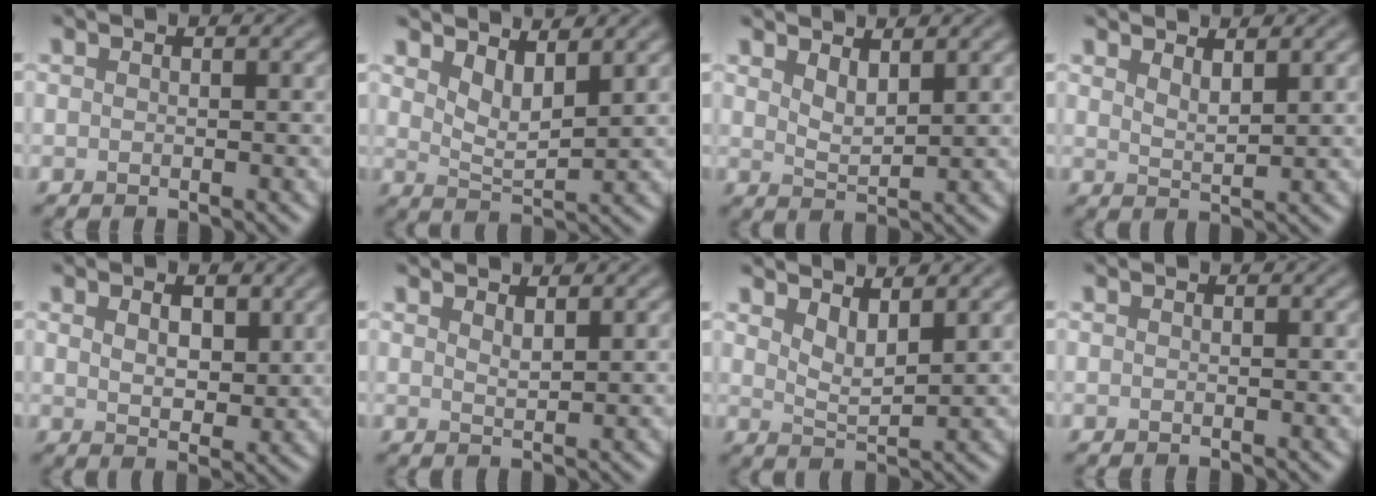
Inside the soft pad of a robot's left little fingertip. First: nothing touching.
{"total": 3.1, "force": [2.1, 1.0, 2.1], "torque": [-0.044, -0.012, 0.041]}
{"total": 2.4, "force": [1.7, 0.8, 1.5], "torque": [-0.029, -0.008, 0.035]}
{"total": 2.1, "force": [1.7, 0.4, 1.1], "torque": [-0.018, -0.003, 0.032]}
{"total": 3.7, "force": [1.6, 1.9, 2.7], "torque": [-0.051, -0.006, 0.030]}
{"total": 1.3, "force": [1.2, 0.2, 0.6], "torque": [-0.011, 0.000, 0.020]}
{"total": 2.8, "force": [2.0, 0.8, 1.8], "torque": [-0.034, -0.011, 0.039]}
{"total": 0.0}